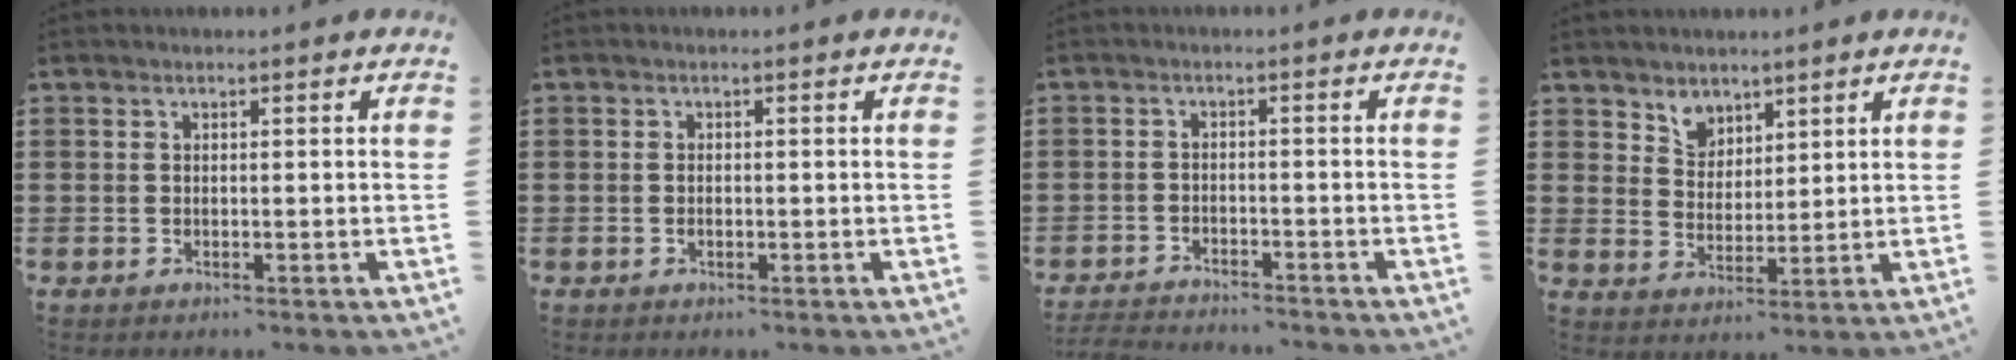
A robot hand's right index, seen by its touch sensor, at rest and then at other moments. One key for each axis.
{"total": 1.0, "fx": -0.2, "fy": 0.5, "fz": 0.9, "tx": -0.019, "ty": 0.001, "tz": -0.004}
{"total": 3.0, "fx": -3.0, "fy": 0.1, "fz": -0.1, "tx": -0.011, "ty": -0.004, "tz": -0.068}
{"total": 4.0, "fx": 3.0, "fy": 2.6, "fz": 0.0, "tx": -0.018, "ty": 0.003, "tz": 0.057}